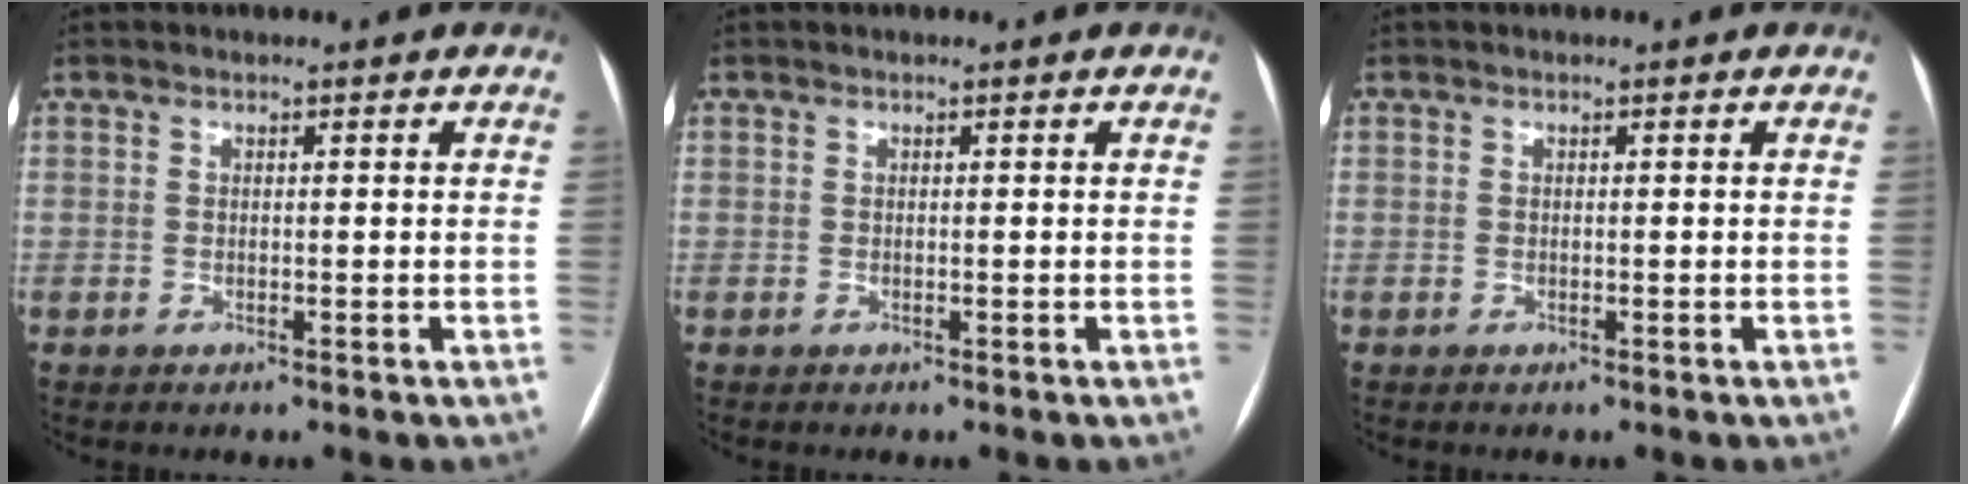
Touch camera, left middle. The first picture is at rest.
{"total": 0.0}
{"total": 0.0}